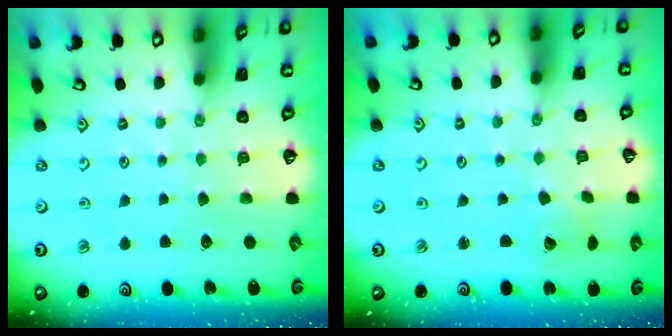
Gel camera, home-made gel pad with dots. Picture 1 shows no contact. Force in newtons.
{"total": 2.2, "press": 2.2, "slide": 0.3}